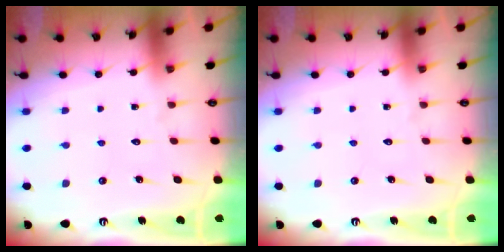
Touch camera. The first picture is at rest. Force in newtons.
{"total": 0.0}